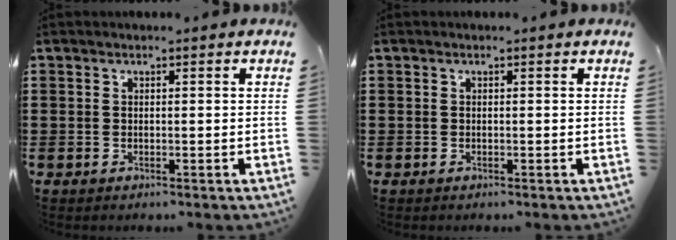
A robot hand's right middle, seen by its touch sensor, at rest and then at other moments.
{"total": 0.0}